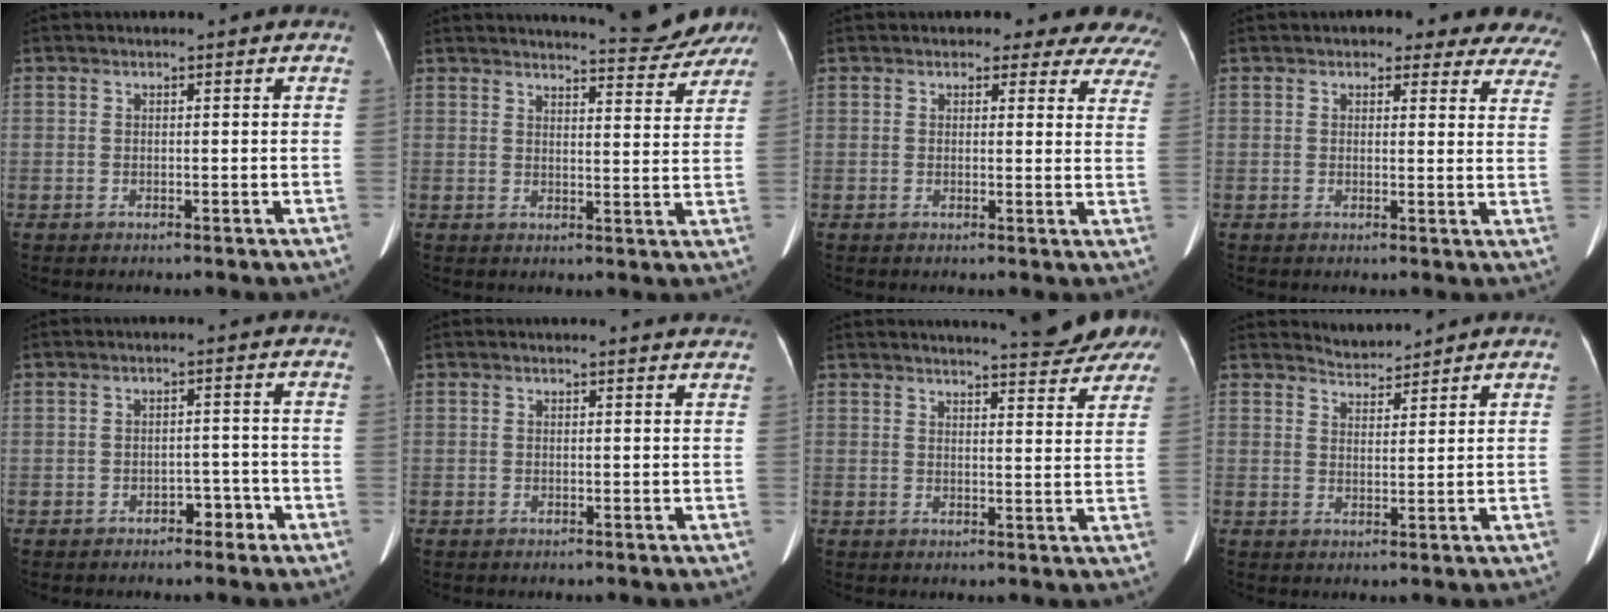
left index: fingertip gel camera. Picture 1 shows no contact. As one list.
[{"total": 10.0, "force": [9.7, 0.7, 2.6], "torque": [-0.029, -0.014, 0.103]}, {"total": 12.5, "force": [11.7, 4.1, 2.2], "torque": [0.020, -0.036, 0.092]}, {"total": 13.2, "force": [11.9, 4.5, 3.5], "torque": [0.009, -0.013, 0.100]}, {"total": 2.3, "force": [-1.5, 1.3, 1.1], "torque": [-0.011, 0.006, -0.020]}, {"total": 3.6, "force": [3.5, 0.5, 0.5], "torque": [-0.010, 0.003, 0.025]}, {"total": 11.6, "force": [10.5, 1.6, 4.7], "torque": [-0.052, -0.009, 0.106]}, {"total": 3.0, "force": [2.9, -0.1, -0.7], "torque": [0.004, 0.003, 0.059]}]